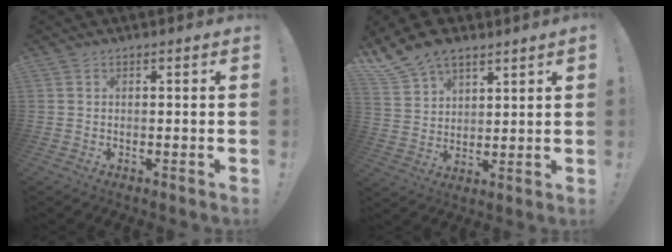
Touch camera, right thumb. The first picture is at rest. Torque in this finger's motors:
{"motor_torque": [1.12, 1.29, 0.44, 0.45, 0.23]}